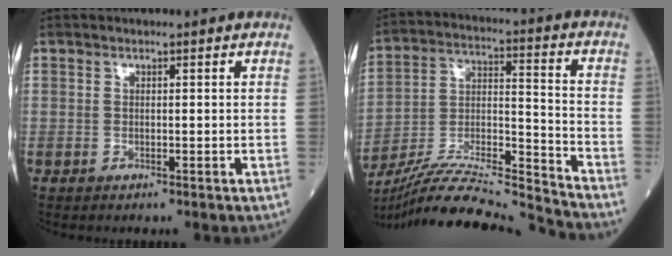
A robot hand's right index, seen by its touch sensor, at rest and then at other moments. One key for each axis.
{"total": 20.2, "fx": -19.1, "fy": -1.4, "fz": 6.4, "tx": -0.135, "ty": -0.005, "tz": -0.327}